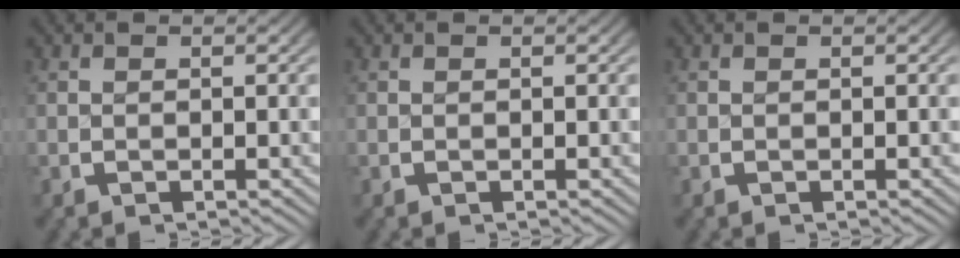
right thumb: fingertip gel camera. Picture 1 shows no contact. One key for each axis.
{"total": 0.0}
{"total": 0.0}